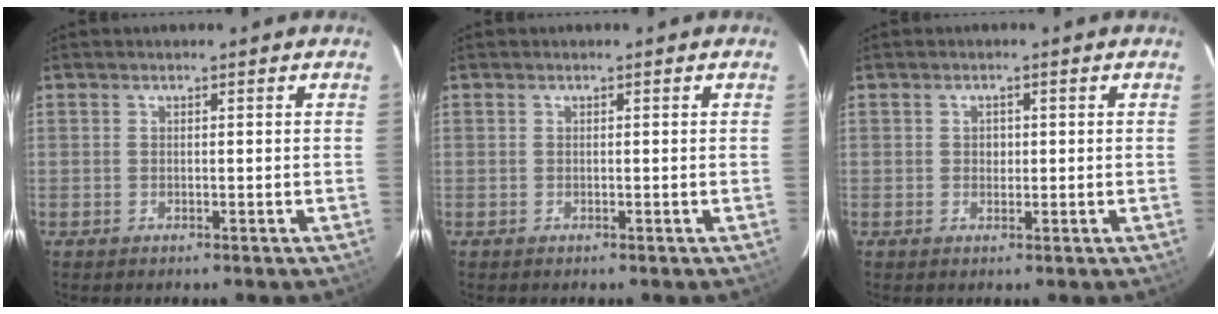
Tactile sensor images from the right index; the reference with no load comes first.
{"total": 0.0}
{"total": 1.2, "force": [0.0, 1.2, 0.4], "torque": [-0.004, 0.004, 0.000]}